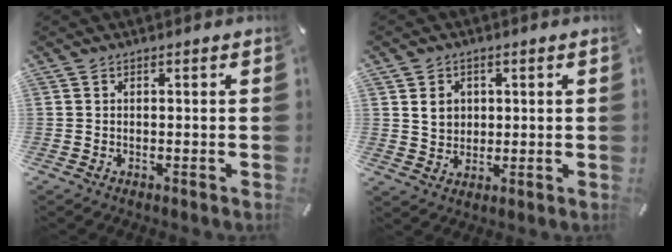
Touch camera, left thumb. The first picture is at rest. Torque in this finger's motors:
{"motor_torque": [1.19, 1.04, 0.31, -0.35, 0.05]}